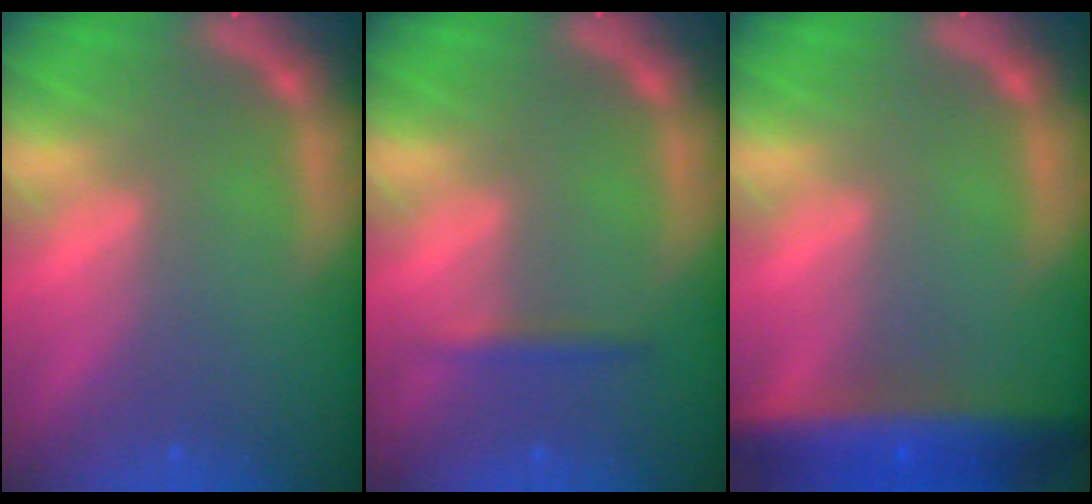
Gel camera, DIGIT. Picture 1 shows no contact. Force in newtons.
{"total": 1.4}
{"total": 8.0}